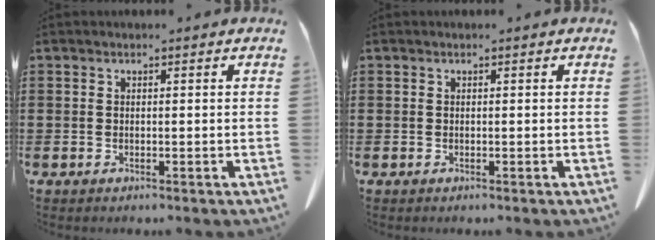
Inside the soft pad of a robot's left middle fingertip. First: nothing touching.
{"total": 0.0}